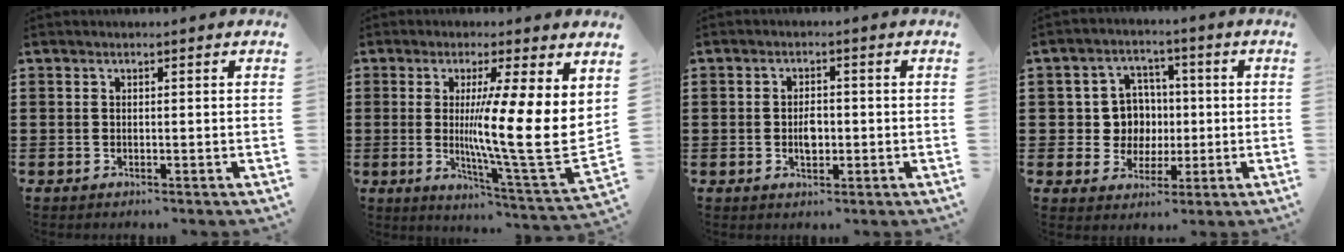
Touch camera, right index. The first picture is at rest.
{"total": 12.8, "force": [2.2, 1.1, 12.6], "torque": [-0.196, -0.048, 0.032]}
{"total": 3.0, "force": [-0.4, 1.5, 2.5], "torque": [-0.039, -0.001, -0.008]}
{"total": 6.7, "force": [0.3, 6.2, 2.6], "torque": [-0.067, 0.017, 0.006]}